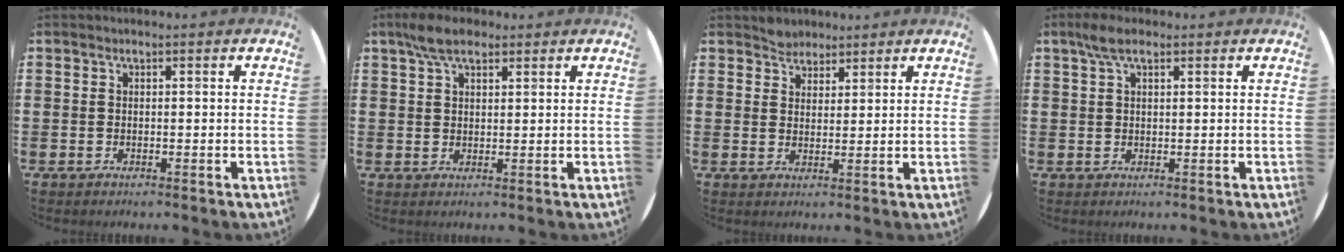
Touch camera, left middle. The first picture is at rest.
{"total": 4.5, "force": [3.3, 1.9, 2.4], "torque": [-0.045, 0.004, 0.059]}
{"total": 2.7, "force": [2.5, 1.0, -0.4], "torque": [0.002, 0.002, 0.049]}
{"total": 3.1, "force": [1.8, 1.3, 2.2], "torque": [-0.047, 0.007, 0.032]}